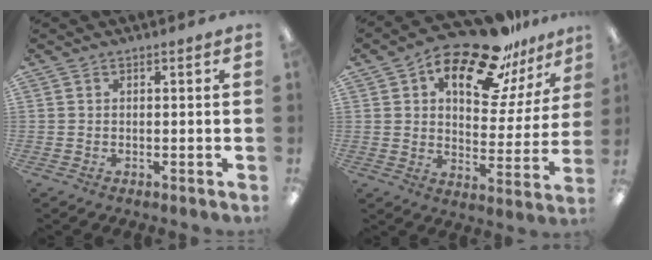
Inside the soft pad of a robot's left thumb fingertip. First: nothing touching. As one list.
[{"total": 19.9, "force": [14.0, 8.5, 11.4], "torque": [-0.174, -0.085, 0.234]}]